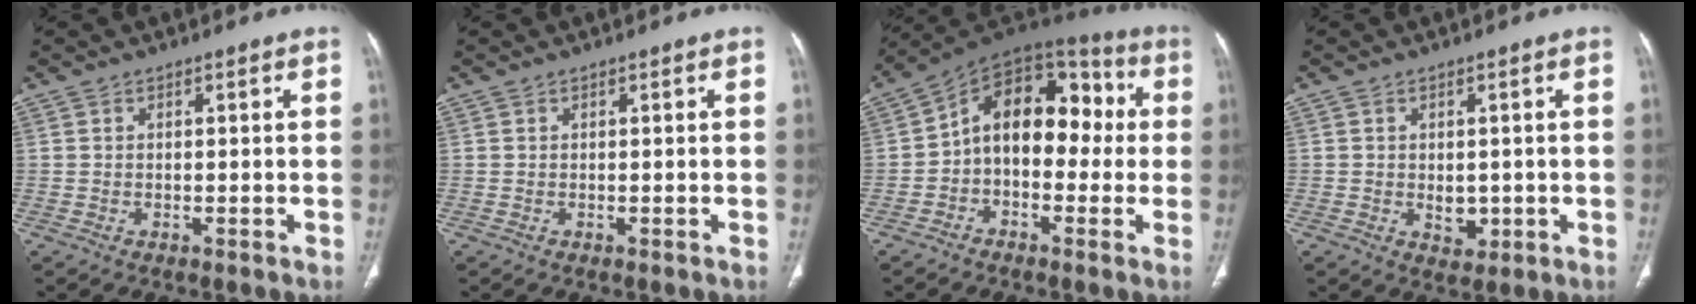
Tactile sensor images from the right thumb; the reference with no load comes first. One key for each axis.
{"total": 0.0}
{"total": 15.8, "fx": 0.0, "fy": 10.4, "fz": 12.0, "tx": -0.134, "ty": 0.055, "tz": -0.016}
{"total": 3.5, "fx": -0.4, "fy": 2.5, "fz": 2.3, "tx": -0.018, "ty": -0.003, "tz": 0.003}